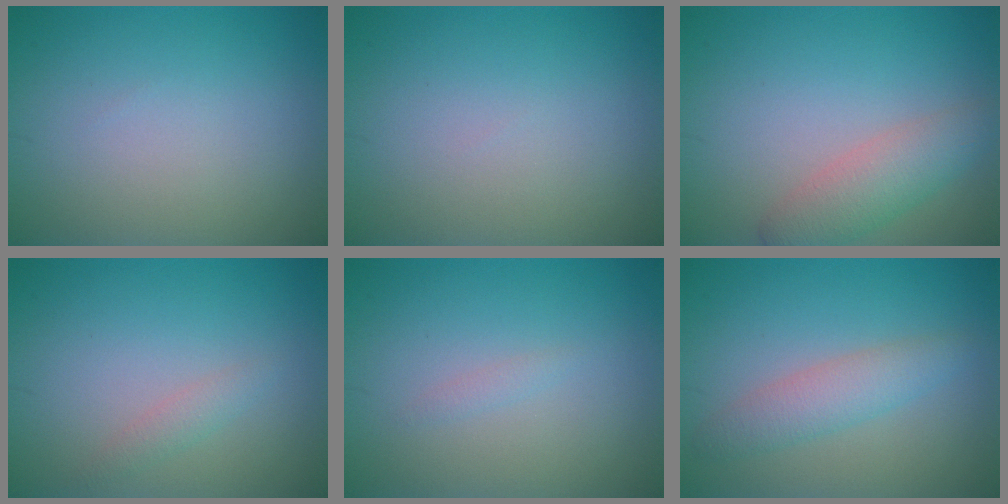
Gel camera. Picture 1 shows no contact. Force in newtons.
{"total": 0.0}
{"total": 3.5, "press": 3.5, "slide": 0.3}
{"total": 1.2, "press": 1.2, "slide": 0.0}
{"total": 0.6, "press": 0.6, "slide": 0.0}
{"total": 2.9, "press": 2.9, "slide": 0.1}